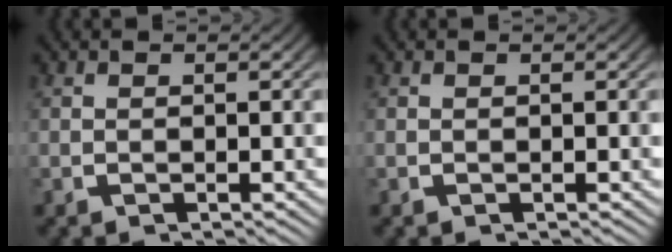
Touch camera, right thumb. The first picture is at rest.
{"total": 0.0}